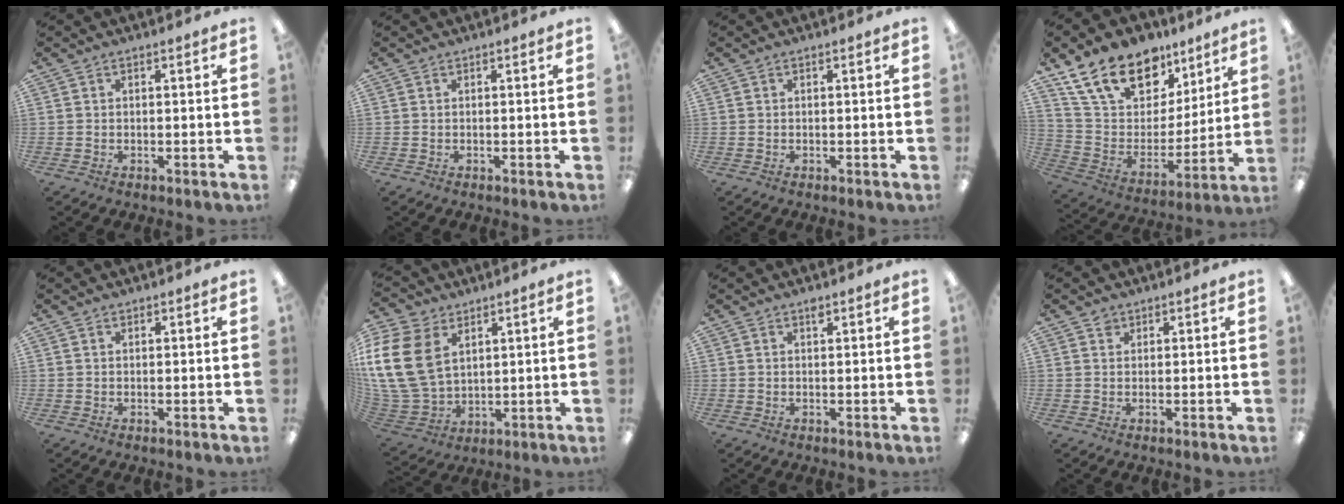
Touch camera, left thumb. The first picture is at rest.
{"total": 0.0}
{"total": 0.0}
{"total": 19.1, "force": [13.5, 10.8, 8.0], "torque": [-0.154, -0.076, 0.249]}
{"total": 0.6, "force": [0.5, 0.4, 0.2], "torque": [-0.004, 0.002, 0.009]}
{"total": 18.5, "force": [5.6, 13.3, 11.5], "torque": [-0.279, -0.026, 0.105]}
{"total": 1.3, "force": [1.0, 0.4, 0.7], "torque": [-0.009, -0.003, 0.016]}
{"total": 1.3, "force": [1.0, 0.9, 0.2], "torque": [-0.005, 0.001, 0.019]}